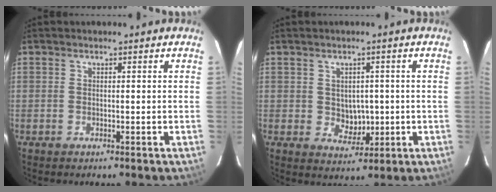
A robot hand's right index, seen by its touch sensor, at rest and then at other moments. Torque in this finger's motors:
{"motor_torque": [-0.04, -0.04, 0.09, 0.01]}